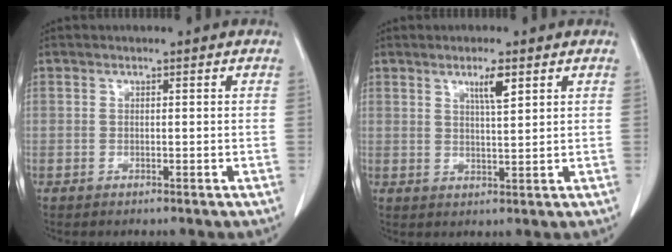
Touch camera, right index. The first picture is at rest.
{"total": 3.6, "force": [2.0, 0.3, 3.0], "torque": [-0.053, -0.004, 0.035]}